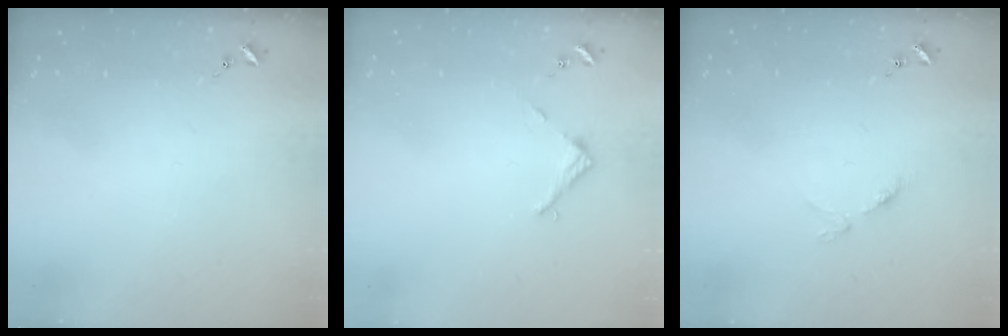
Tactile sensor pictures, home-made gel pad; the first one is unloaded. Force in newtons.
{"total": 2.7, "press": 2.7, "slide": 0.2}
{"total": 3.0, "press": 2.9, "slide": 0.4}